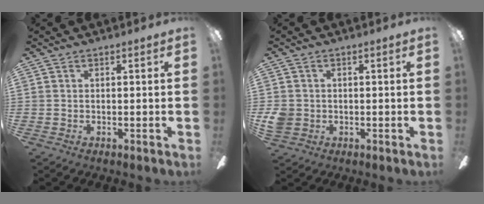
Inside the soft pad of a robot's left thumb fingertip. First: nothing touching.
{"total": 3.9, "force": [-0.4, 3.7, 1.4], "torque": [-0.025, 0.005, -0.007]}